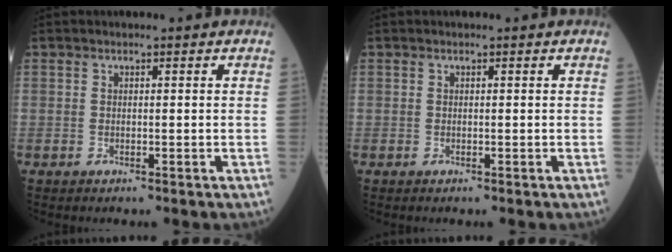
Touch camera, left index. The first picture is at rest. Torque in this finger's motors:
{"motor_torque": [0.00, 0.00, 0.00, 0.00]}